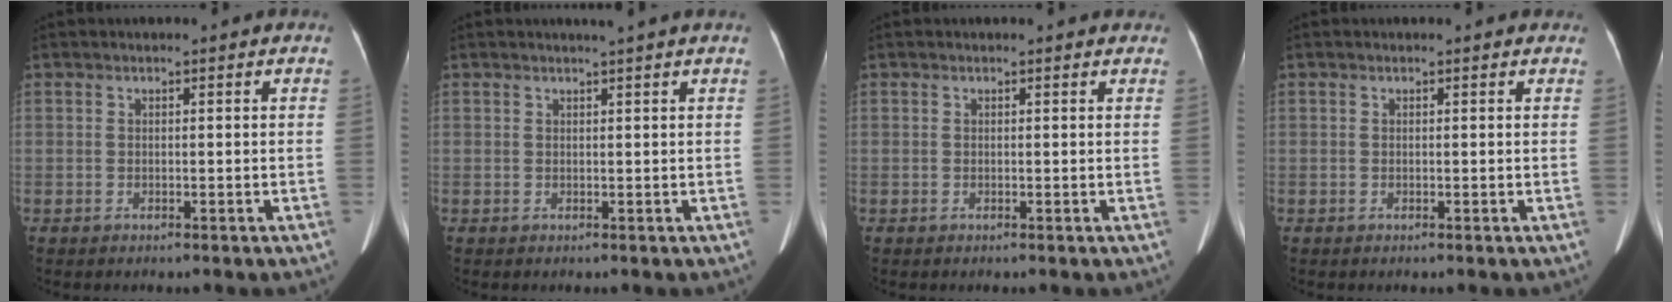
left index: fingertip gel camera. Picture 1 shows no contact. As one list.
[{"total": 2.0, "force": [1.7, -0.6, 0.9], "torque": [-0.014, 0.000, 0.027]}, {"total": 2.2, "force": [2.1, 0.6, 0.6], "torque": [-0.010, 0.005, 0.011]}, {"total": 1.5, "force": [1.4, 0.5, 0.4], "torque": [-0.011, 0.005, 0.004]}]